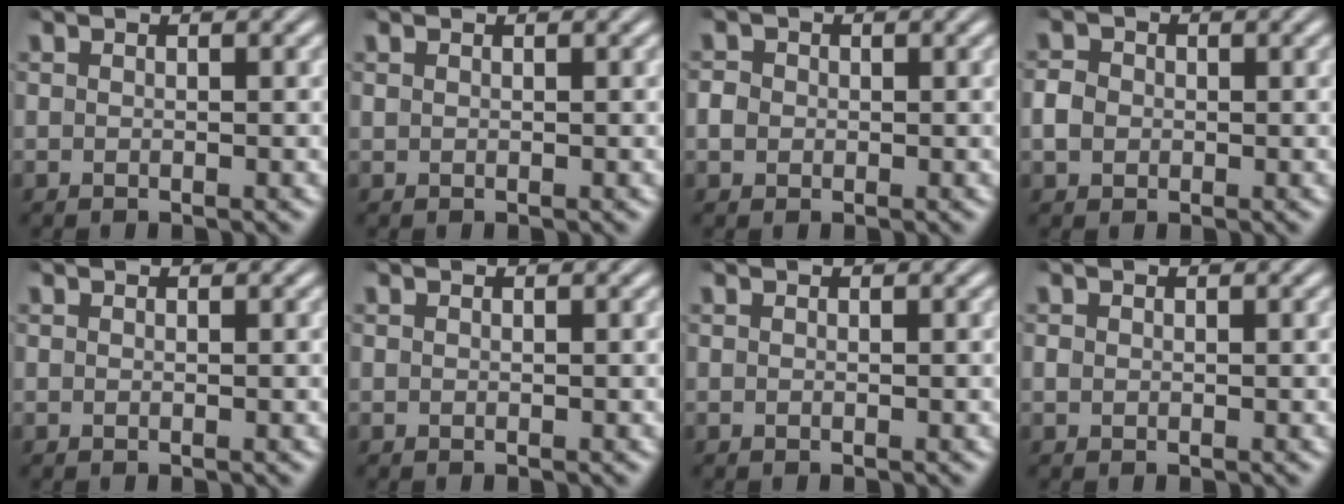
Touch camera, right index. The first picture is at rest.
{"total": 0.0}
{"total": 1.3, "force": [-0.3, 1.2, 0.3], "torque": [-0.015, -0.009, -0.001]}
{"total": 1.6, "force": [-0.4, 1.4, 0.7], "torque": [-0.022, -0.009, -0.002]}
{"total": 0.0}
{"total": 0.0}
{"total": 0.0}
{"total": 0.0}